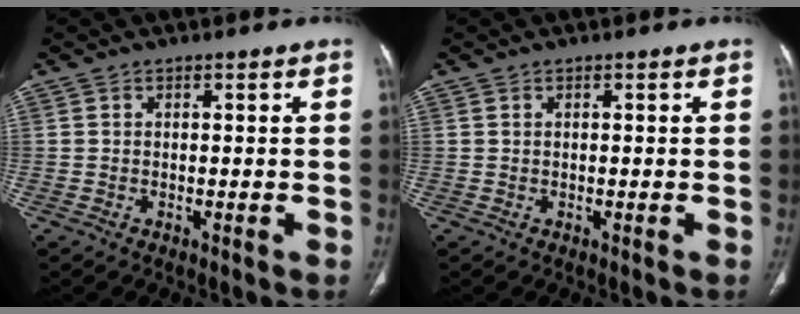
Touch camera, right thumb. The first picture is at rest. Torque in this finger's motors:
{"motor_torque": [0.03, 0.03, -0.06, 0.02, 0.02]}